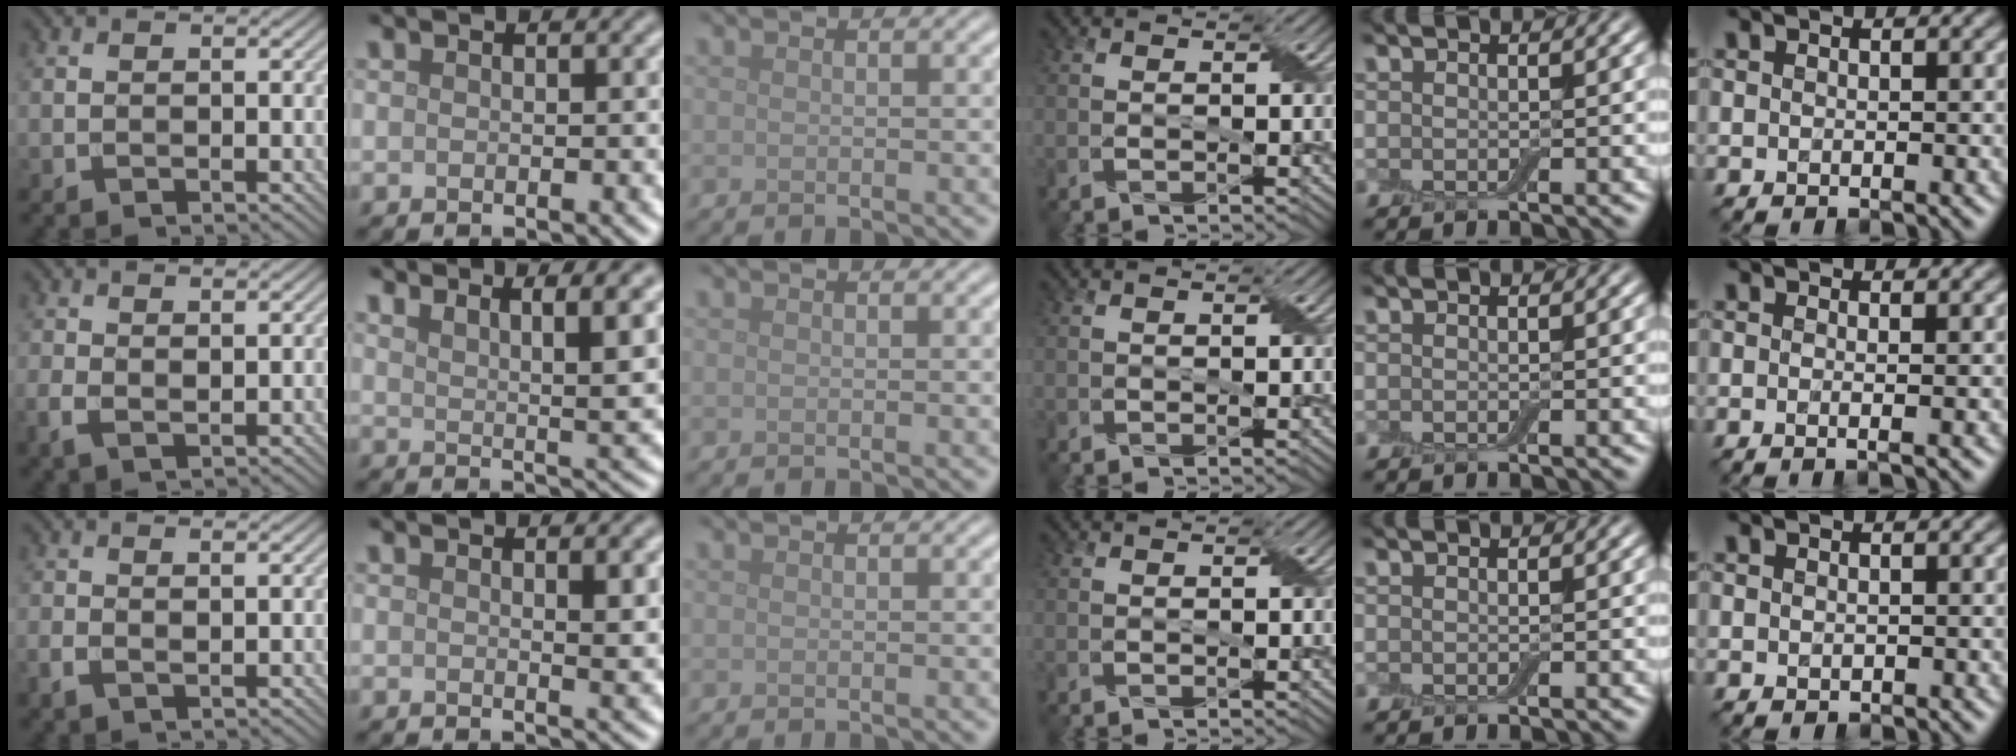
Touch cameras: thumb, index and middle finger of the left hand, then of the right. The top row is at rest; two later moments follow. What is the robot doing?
{"motion": "peel", "object": "bubble wrap"}